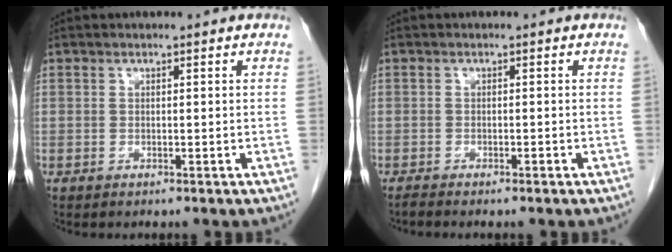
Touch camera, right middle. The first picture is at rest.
{"total": 1.2, "force": [-1.0, -0.1, 0.7], "torque": [-0.014, -0.002, -0.016]}